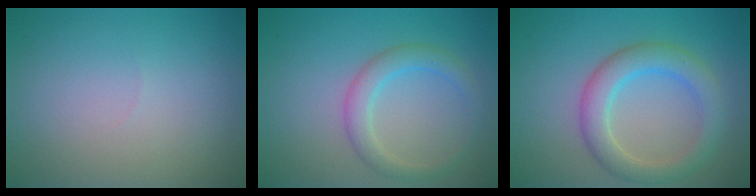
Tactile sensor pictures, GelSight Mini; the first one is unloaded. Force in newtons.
{"total": 2.8, "press": 2.8, "slide": 0.1}
{"total": 4.4, "press": 4.4, "slide": 0.1}